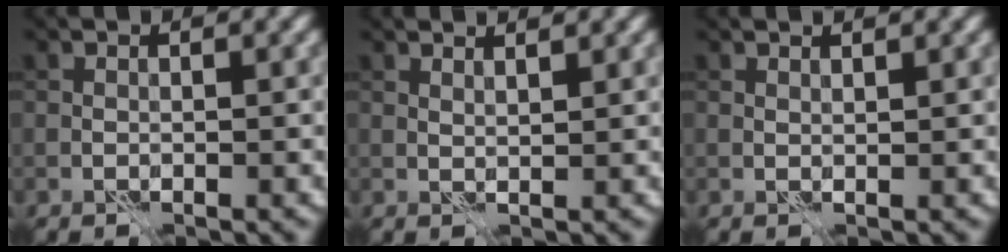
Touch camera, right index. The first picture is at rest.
{"total": 1.6, "force": [1.4, 0.1, 0.8], "torque": [-0.016, -0.003, 0.019]}
{"total": 0.7, "force": [0.7, -0.1, 0.2], "torque": [-0.012, -0.002, 0.012]}